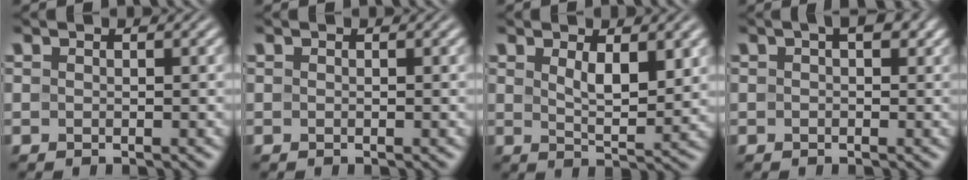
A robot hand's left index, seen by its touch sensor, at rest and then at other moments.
{"total": 0.0}
{"total": 3.6, "force": [1.4, 1.2, 3.1], "torque": [-0.058, -0.007, 0.029]}
{"total": 1.9, "force": [0.7, 1.0, 1.5], "torque": [-0.012, 0.007, 0.005]}